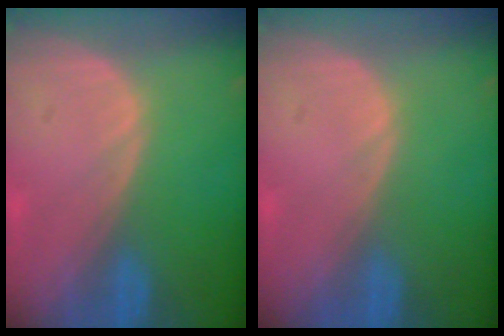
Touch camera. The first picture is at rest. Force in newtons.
{"total": 0.0}